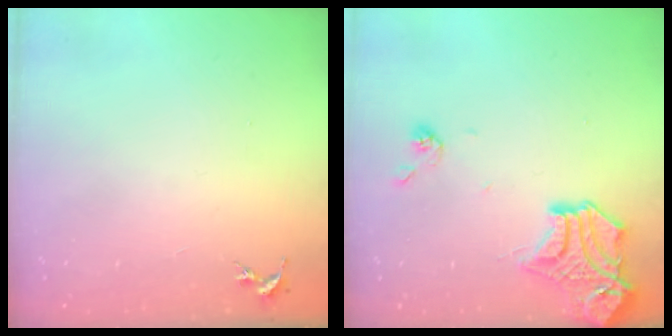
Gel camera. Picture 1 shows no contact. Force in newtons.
{"total": 15.8, "press": 15.8, "slide": 1.5}